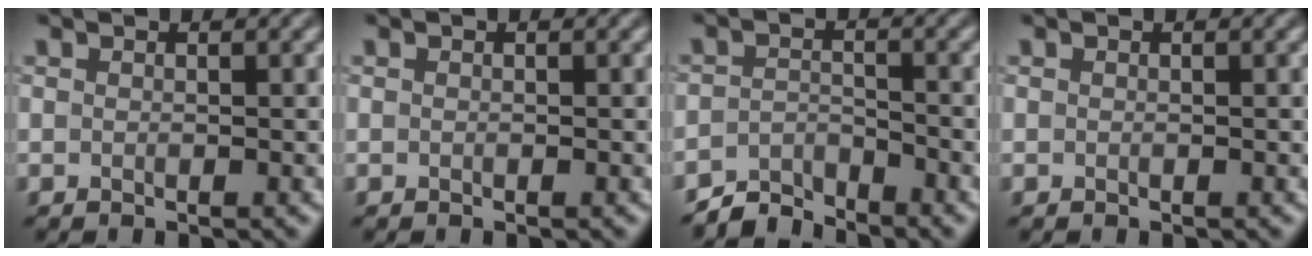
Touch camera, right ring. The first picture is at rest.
{"total": 0.0}
{"total": 2.9, "force": [-2.9, 0.4, 0.2], "torque": [-0.003, 0.008, -0.062]}
{"total": 0.0}